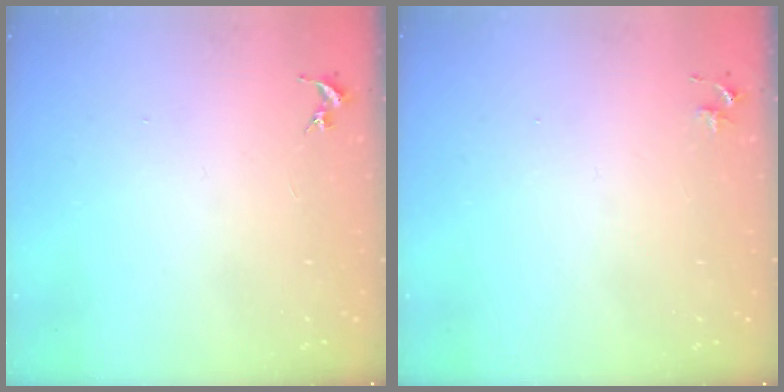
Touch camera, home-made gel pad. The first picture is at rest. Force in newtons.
{"total": 3.2, "press": 3.2, "slide": 0.4}